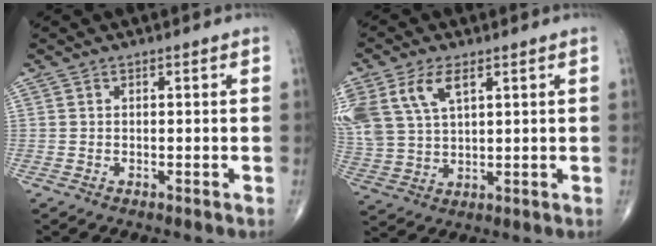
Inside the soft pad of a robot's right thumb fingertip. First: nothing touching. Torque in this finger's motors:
{"motor_torque": [0.32, 0.31, 1.09, 0.92, 0.13]}